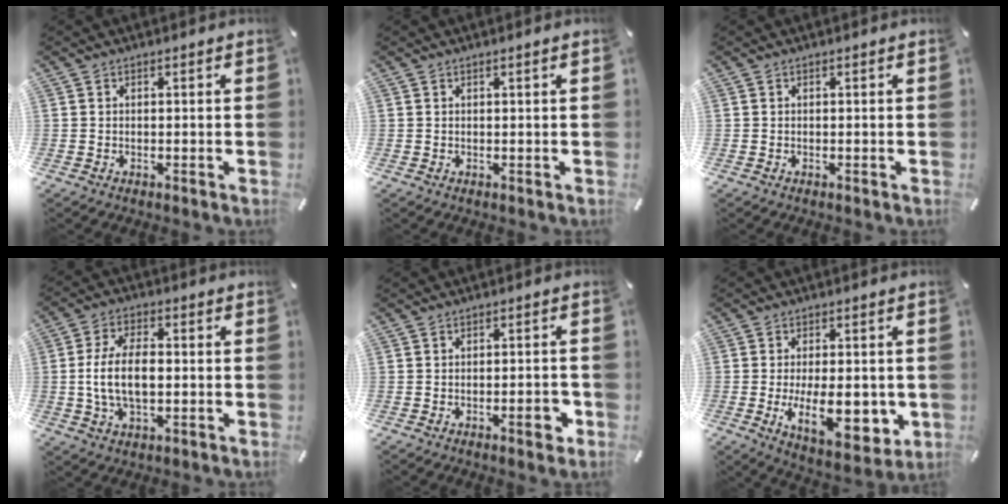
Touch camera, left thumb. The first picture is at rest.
{"total": 0.9, "force": [0.3, -0.1, 0.9], "torque": [-0.014, -0.002, 0.004]}
{"total": 0.0}
{"total": 10.3, "force": [-0.6, 5.5, 8.7], "torque": [-0.169, 0.006, -0.012]}
{"total": 4.9, "force": [-2.0, 1.4, 4.2], "torque": [-0.063, 0.007, -0.031]}
{"total": 14.9, "force": [-2.0, 6.7, 13.1], "torque": [-0.213, -0.018, -0.025]}